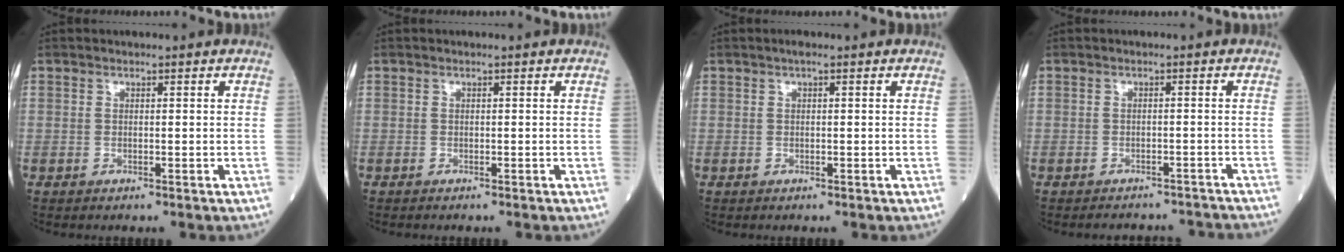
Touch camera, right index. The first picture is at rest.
{"total": 0.0}
{"total": 0.7, "force": [0.3, 0.0, 0.6], "torque": [-0.010, 0.006, 0.003]}
{"total": 7.8, "force": [-7.5, 1.8, 1.0], "torque": [-0.005, 0.007, -0.080]}